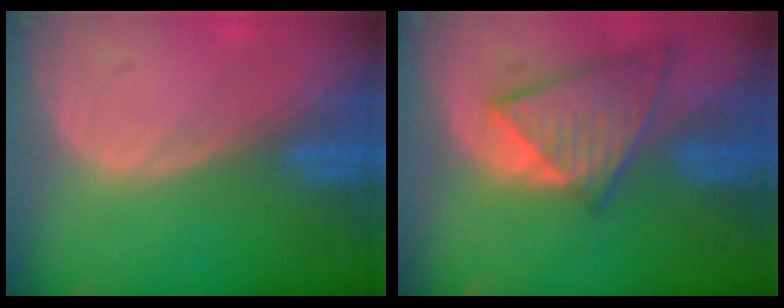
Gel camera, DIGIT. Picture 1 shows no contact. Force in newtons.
{"total": 8.6, "press": 7.5, "slide": 4.2}